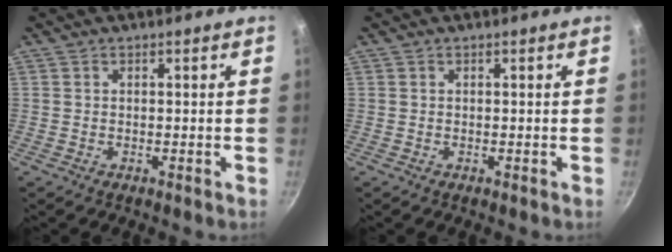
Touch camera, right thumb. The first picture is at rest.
{"total": 0.0}